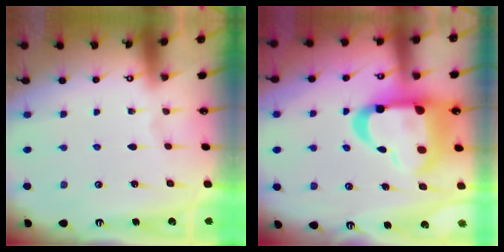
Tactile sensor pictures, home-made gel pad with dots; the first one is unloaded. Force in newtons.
{"total": 20.7, "press": 20.6, "slide": 2.4}